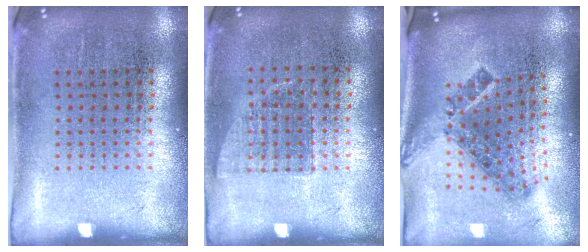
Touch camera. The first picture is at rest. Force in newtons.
{"total": 0.6, "press": 0.5, "slide": 0.2}
{"total": 1.6, "press": 1.2, "slide": 1.1}